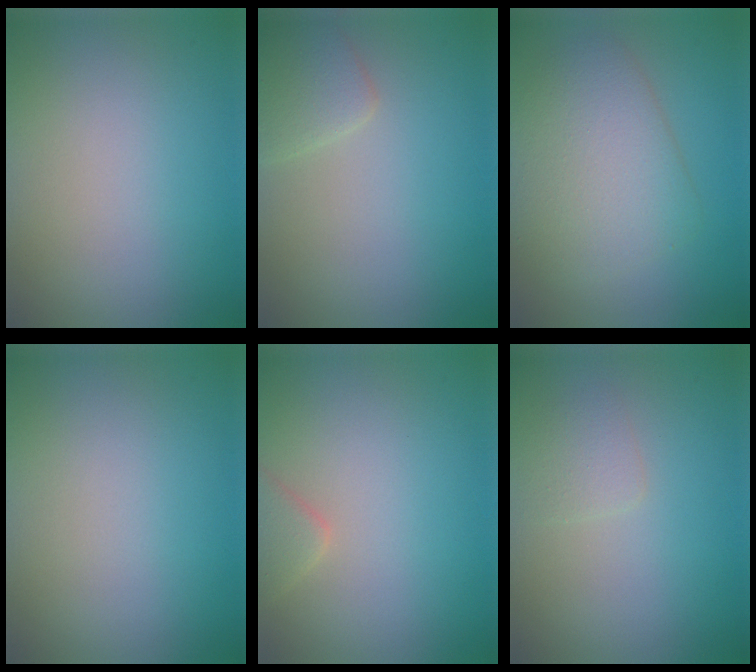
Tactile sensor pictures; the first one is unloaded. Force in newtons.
{"total": 2.2, "press": 2.2, "slide": 0.1}
{"total": 5.5, "press": 5.5, "slide": 0.2}
{"total": 0.0}
{"total": 1.7, "press": 1.7, "slide": 0.1}
{"total": 1.3, "press": 1.3, "slide": 0.0}